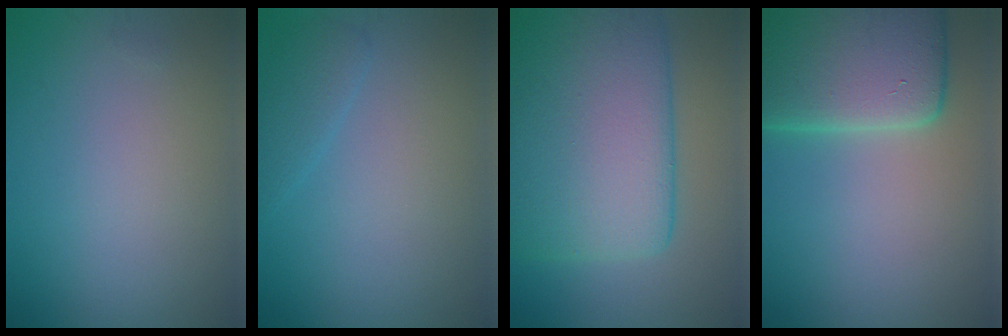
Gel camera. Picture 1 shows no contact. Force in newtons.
{"total": 1.5, "press": 1.5, "slide": 0.1}
{"total": 14.3, "press": 14.3, "slide": 0.9}
{"total": 11.5, "press": 11.5, "slide": 0.8}